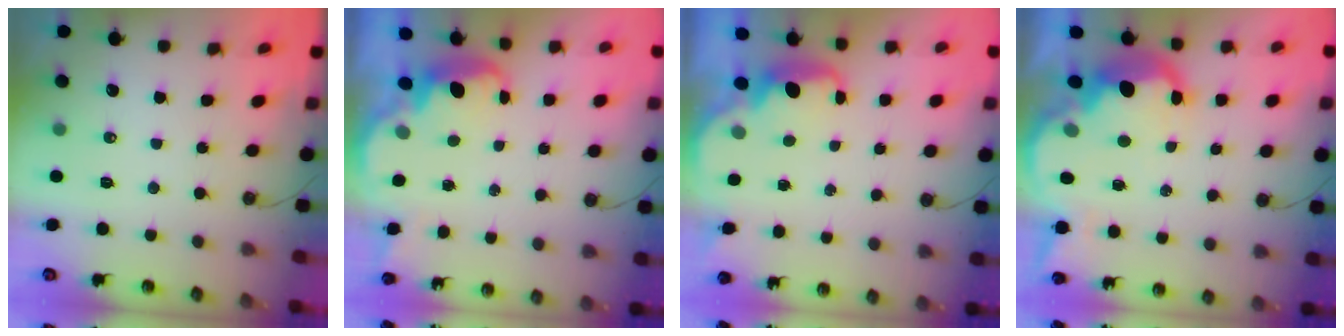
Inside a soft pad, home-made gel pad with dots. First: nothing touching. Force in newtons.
{"total": 2.7, "press": 2.6, "slide": 0.7}
{"total": 4.0, "press": 4.0, "slide": 0.7}
{"total": 12.3, "press": 12.2, "slide": 1.1}